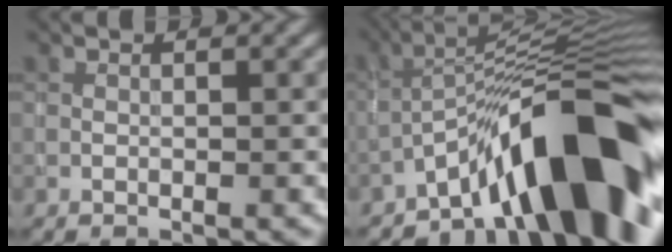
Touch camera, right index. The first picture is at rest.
{"total": 12.7, "force": [-6.8, 3.4, 10.1], "torque": [-0.127, 0.032, -0.116]}